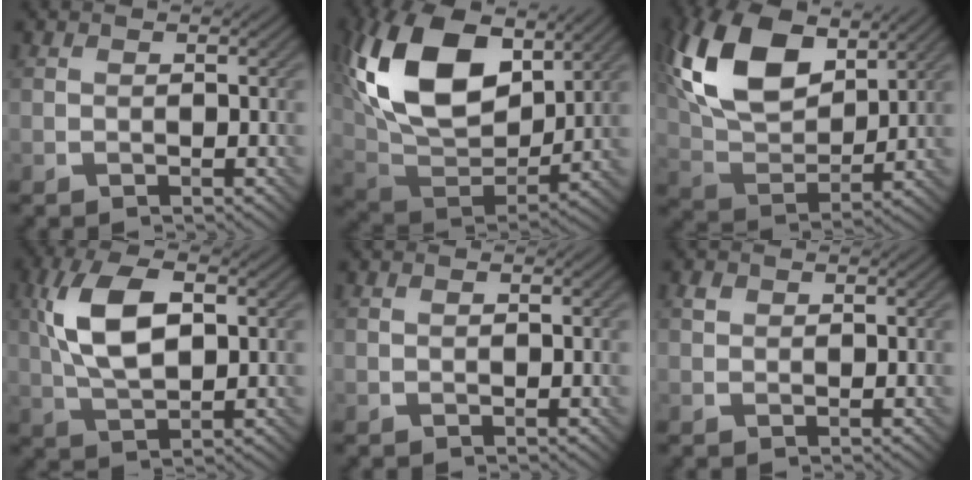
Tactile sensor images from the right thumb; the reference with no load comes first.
{"total": 18.3, "force": [7.3, 10.6, 13.0], "torque": [-0.287, 0.026, 0.125]}
{"total": 15.2, "force": [6.9, 8.2, 10.7], "torque": [-0.242, 0.016, 0.124]}
{"total": 9.8, "force": [2.2, 4.7, 8.3], "torque": [-0.182, 0.011, 0.036]}
{"total": 0.0}
{"total": 0.9, "force": [0.5, 0.7, 0.4], "torque": [-0.007, 0.001, 0.009]}